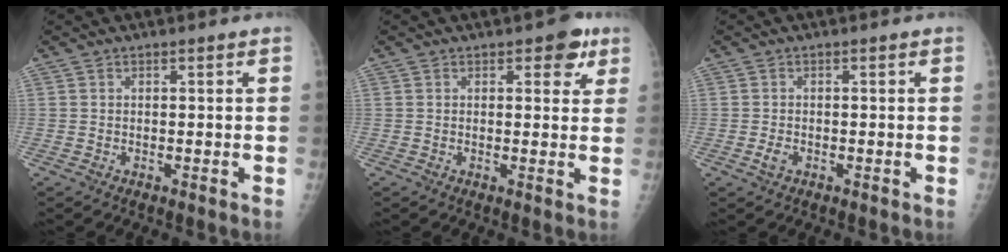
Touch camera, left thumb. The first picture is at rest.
{"total": 6.1, "force": [3.0, 3.2, 4.2], "torque": [-0.015, -0.008, 0.028]}
{"total": 1.4, "force": [-0.5, 0.9, 1.0], "torque": [-0.019, -0.001, -0.010]}